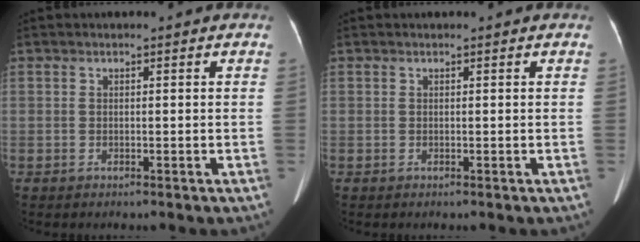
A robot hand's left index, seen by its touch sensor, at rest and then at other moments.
{"total": 0.0}